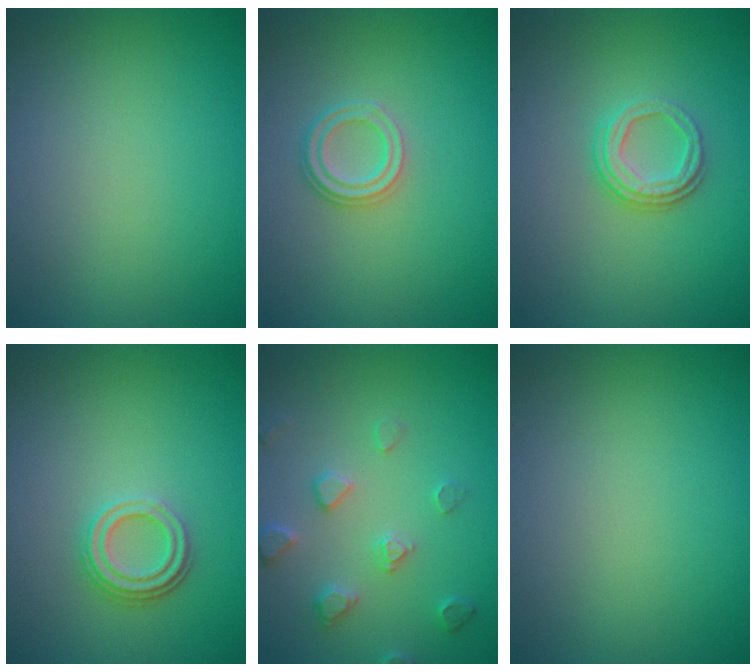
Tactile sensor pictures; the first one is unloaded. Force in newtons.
{"total": 2.3, "press": 2.2, "slide": 0.8}
{"total": 3.0, "press": 2.3, "slide": 2.0}
{"total": 3.0, "press": 2.3, "slide": 1.9}
{"total": 3.2, "press": 3.2, "slide": 0.8}
{"total": 0.0}